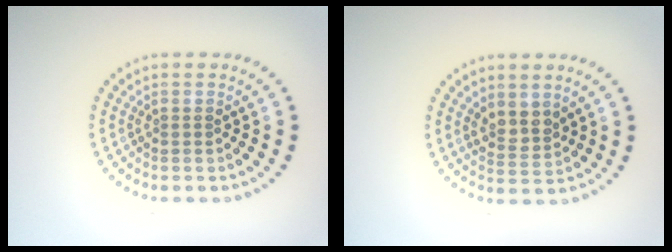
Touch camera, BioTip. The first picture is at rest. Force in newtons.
{"total": 2.2, "press": 1.9, "slide": 1.2}